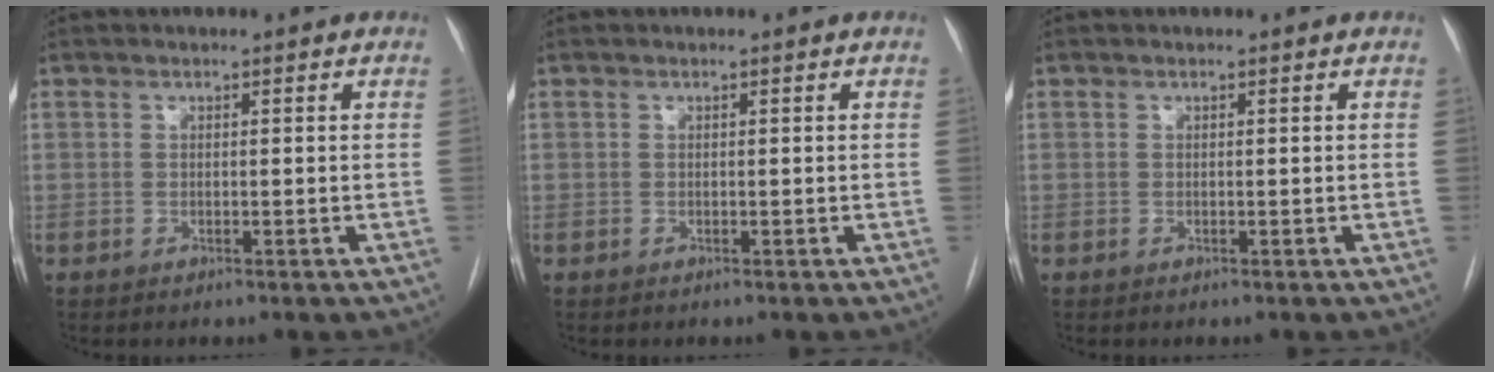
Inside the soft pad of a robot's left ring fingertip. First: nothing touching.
{"total": 0.0}
{"total": 0.0}